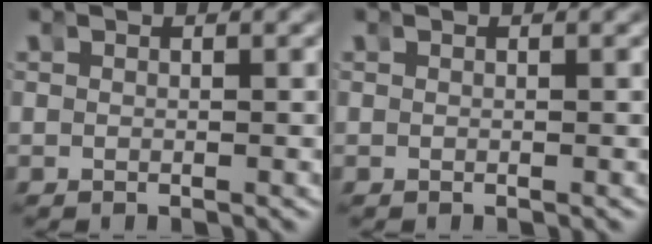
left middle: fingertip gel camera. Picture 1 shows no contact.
{"total": 0.0}